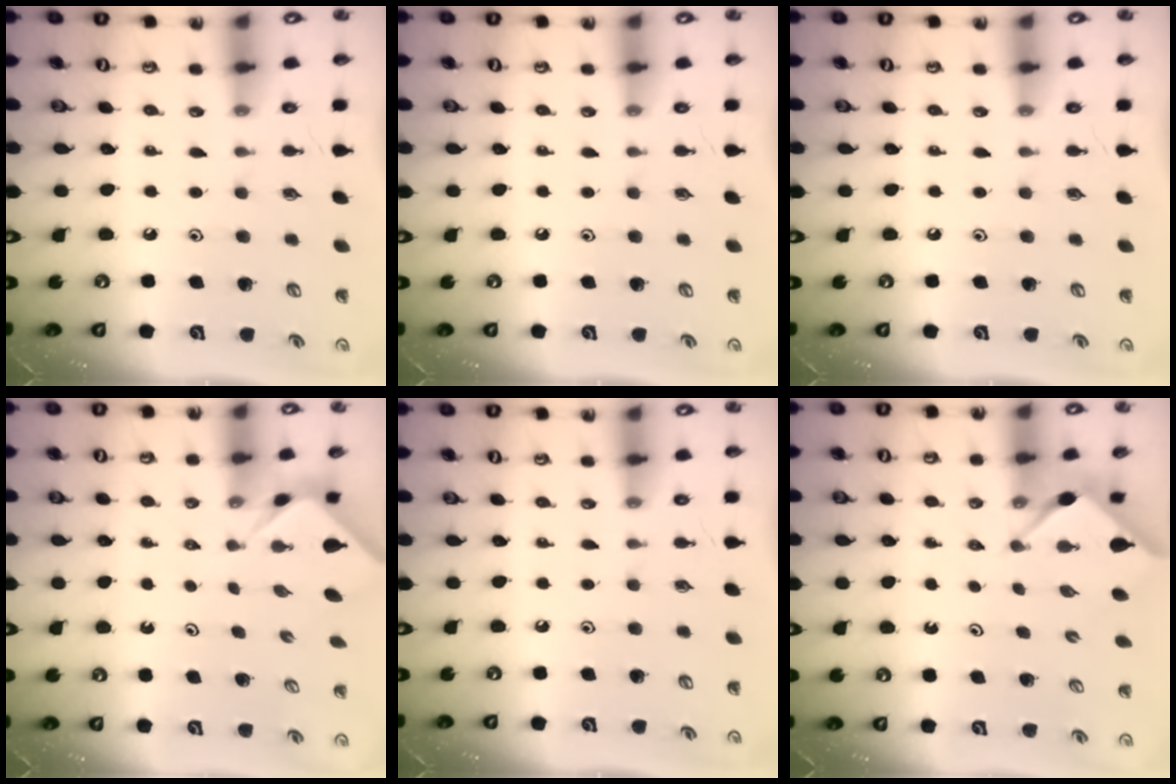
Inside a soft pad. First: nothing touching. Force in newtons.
{"total": 0.0}
{"total": 0.0}
{"total": 2.3, "press": 2.3, "slide": 0.1}
{"total": 0.0}
{"total": 2.9, "press": 2.9, "slide": 0.3}